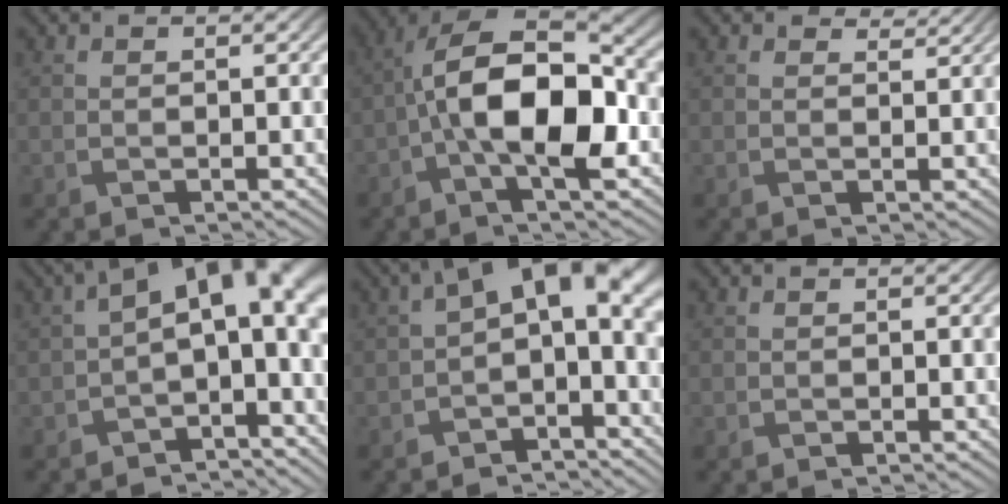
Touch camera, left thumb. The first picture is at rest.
{"total": 13.3, "force": [-2.5, 6.0, 11.6], "torque": [-0.210, 0.009, -0.054]}
{"total": 1.9, "force": [1.7, 0.6, 0.5], "torque": [-0.013, -0.004, 0.023]}
{"total": 12.8, "force": [1.1, 6.4, 11.0], "torque": [-0.161, -0.005, 0.015]}
{"total": 10.1, "force": [0.9, 5.1, 8.6], "torque": [-0.142, 0.005, 0.008]}
{"total": 0.0}